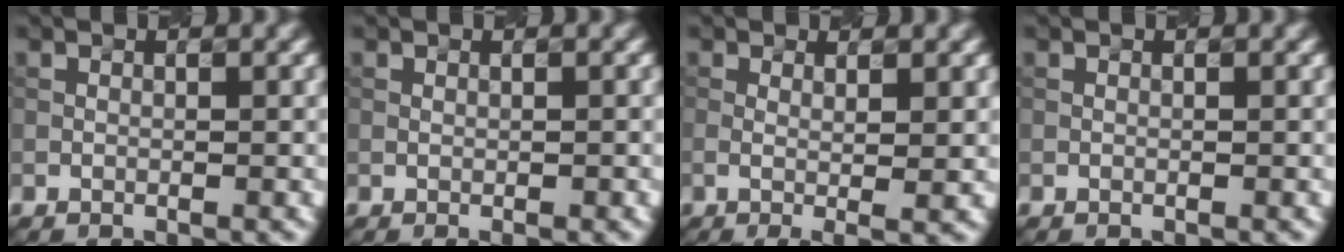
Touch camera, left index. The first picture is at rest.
{"total": 0.8, "force": [-0.2, 0.1, 0.7], "torque": [-0.011, -0.001, -0.002]}
{"total": 2.9, "force": [0.3, 0.6, 2.9], "torque": [-0.041, -0.007, 0.005]}
{"total": 0.0}